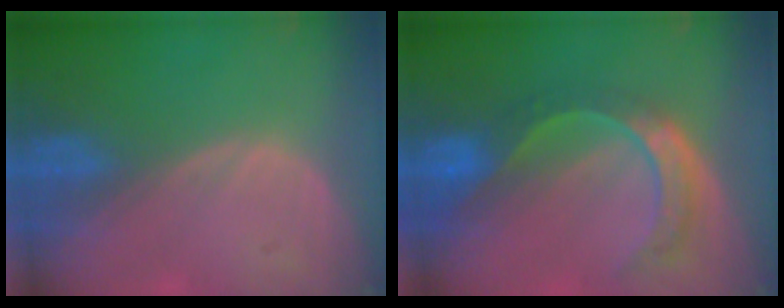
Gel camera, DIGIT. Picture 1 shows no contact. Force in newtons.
{"total": 8.5, "press": 7.2, "slide": 4.6}